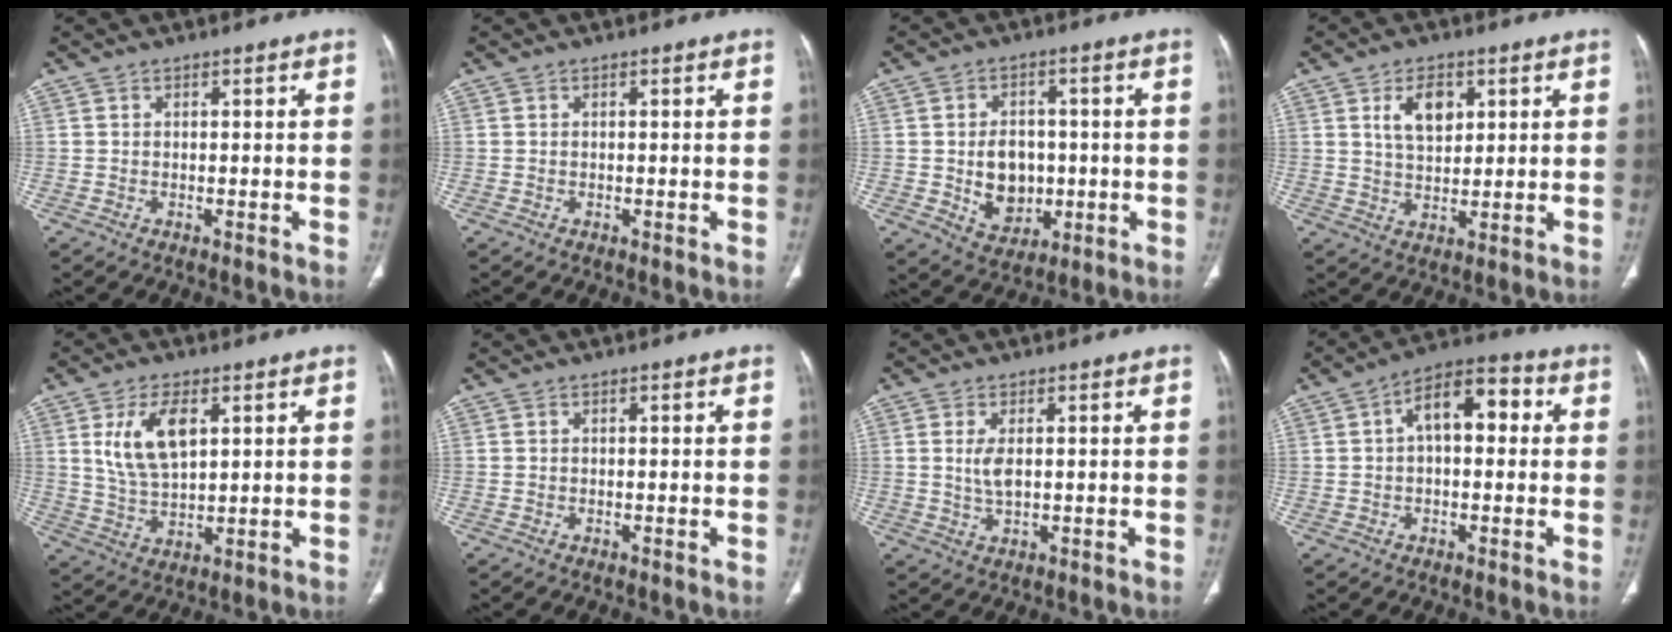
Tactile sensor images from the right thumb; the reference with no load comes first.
{"total": 0.0}
{"total": 9.4, "force": [-0.9, 7.3, 5.9], "torque": [-0.058, 0.002, 0.001]}
{"total": 7.0, "force": [2.7, 4.1, 5.0], "torque": [-0.070, -0.014, 0.053]}
{"total": 10.1, "force": [3.5, 5.0, 8.0], "torque": [-0.148, -0.012, 0.074]}
{"total": 0.0}
{"total": 3.6, "force": [0.5, 1.6, 3.2], "torque": [-0.070, -0.005, 0.015]}
{"total": 10.2, "force": [1.7, 5.5, 8.4], "torque": [-0.112, 0.034, 0.017]}